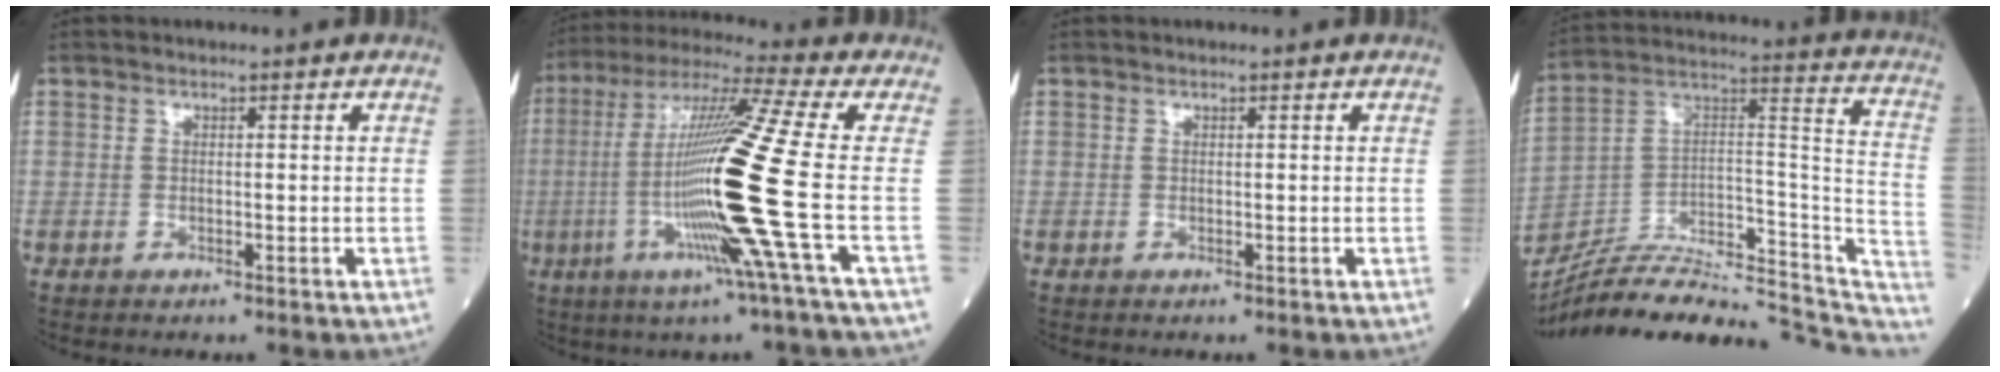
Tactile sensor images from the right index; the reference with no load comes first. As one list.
[{"total": 19.6, "force": [-3.8, -2.3, 19.1], "torque": [-0.382, -0.024, -0.093]}, {"total": 0.0}, {"total": 25.9, "force": [-22.7, 5.5, 11.2], "torque": [-0.141, 0.037, -0.346]}]